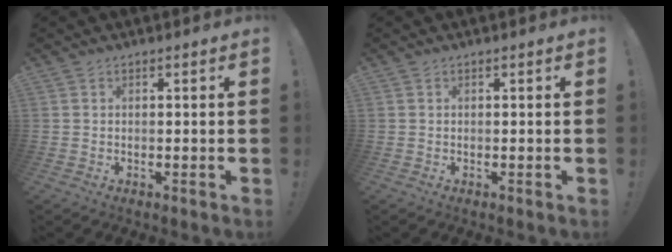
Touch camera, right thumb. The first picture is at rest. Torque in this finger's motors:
{"motor_torque": [0.00, 0.00, 0.00, 0.00, 0.00]}